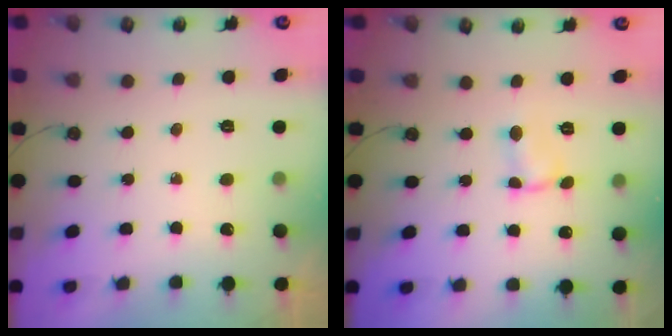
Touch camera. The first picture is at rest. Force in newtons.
{"total": 1.9, "press": 1.9, "slide": 0.3}